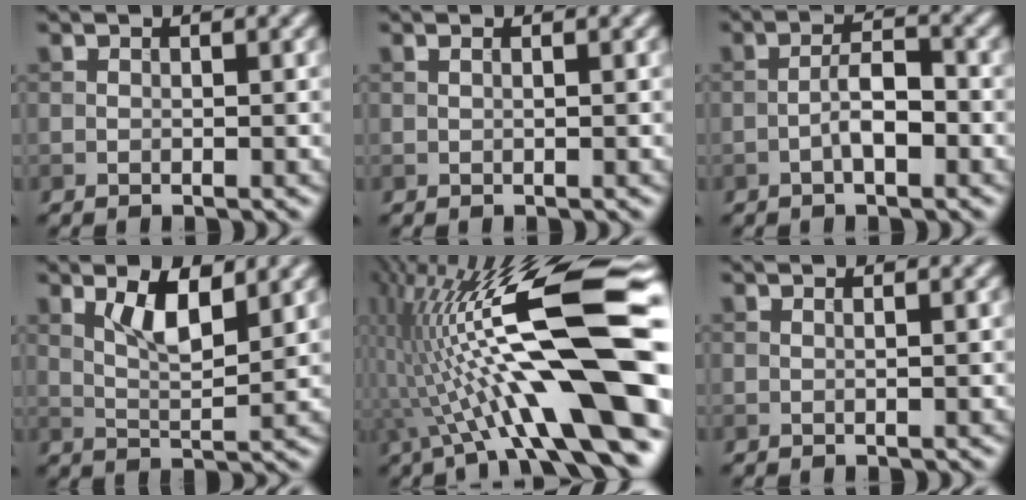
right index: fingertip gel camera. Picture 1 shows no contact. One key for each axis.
{"total": 0.6, "fx": 0.2, "fy": 0.2, "fz": 0.6, "tx": -0.012, "ty": 0.002, "tz": -0.001}
{"total": 3.1, "fx": -1.1, "fy": 0.9, "fz": 2.7, "tx": -0.048, "ty": 0.009, "tz": -0.025}
{"total": 4.1, "fx": 1.8, "fy": 1.2, "fz": 3.5, "tx": -0.070, "ty": -0.002, "tz": 0.035}
{"total": 16.4, "fx": -1.2, "fy": 3.3, "fz": 16.0, "tx": -0.263, "ty": 0.026, "tz": -0.019}
{"total": 0.6, "fx": 0.2, "fy": 0.2, "fz": 0.5, "tx": -0.005, "ty": 0.002, "tz": -0.002}